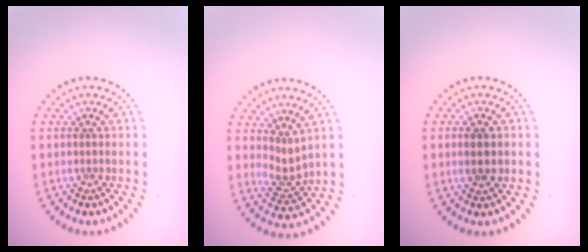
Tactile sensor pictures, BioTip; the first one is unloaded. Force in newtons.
{"total": 2.1, "press": 1.5, "slide": 1.5}
{"total": 1.9, "press": 1.9, "slide": 0.2}